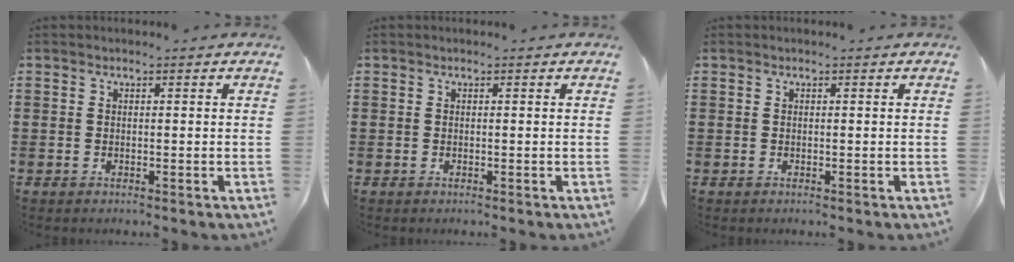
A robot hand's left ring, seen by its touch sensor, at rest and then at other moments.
{"total": 0.0}
{"total": 0.0}